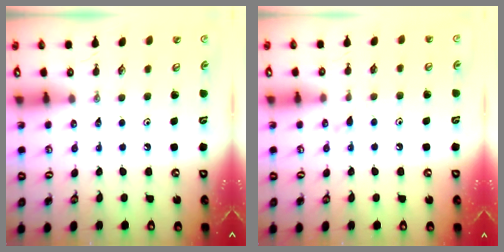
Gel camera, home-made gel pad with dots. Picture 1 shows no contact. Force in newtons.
{"total": 6.6, "press": 6.6, "slide": 0.7}